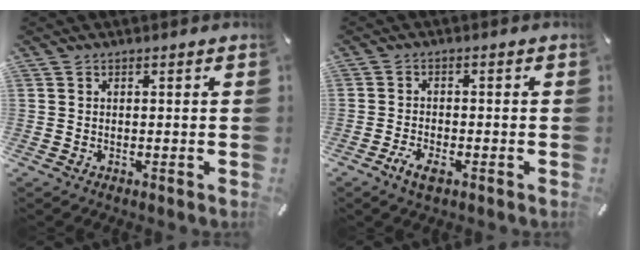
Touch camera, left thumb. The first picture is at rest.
{"total": 3.4, "force": [-2.2, 1.2, 2.2], "torque": [-0.054, 0.003, -0.044]}